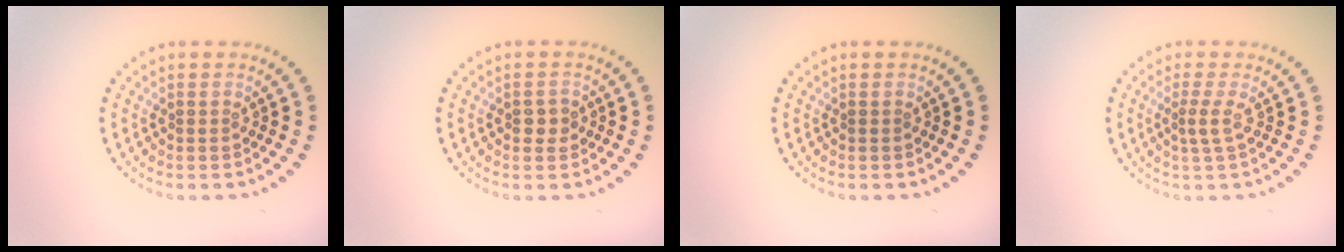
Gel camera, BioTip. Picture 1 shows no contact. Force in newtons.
{"total": 1.3, "press": 1.3, "slide": 0.1}
{"total": 0.0}
{"total": 1.4, "press": 0.9, "slide": 1.0}